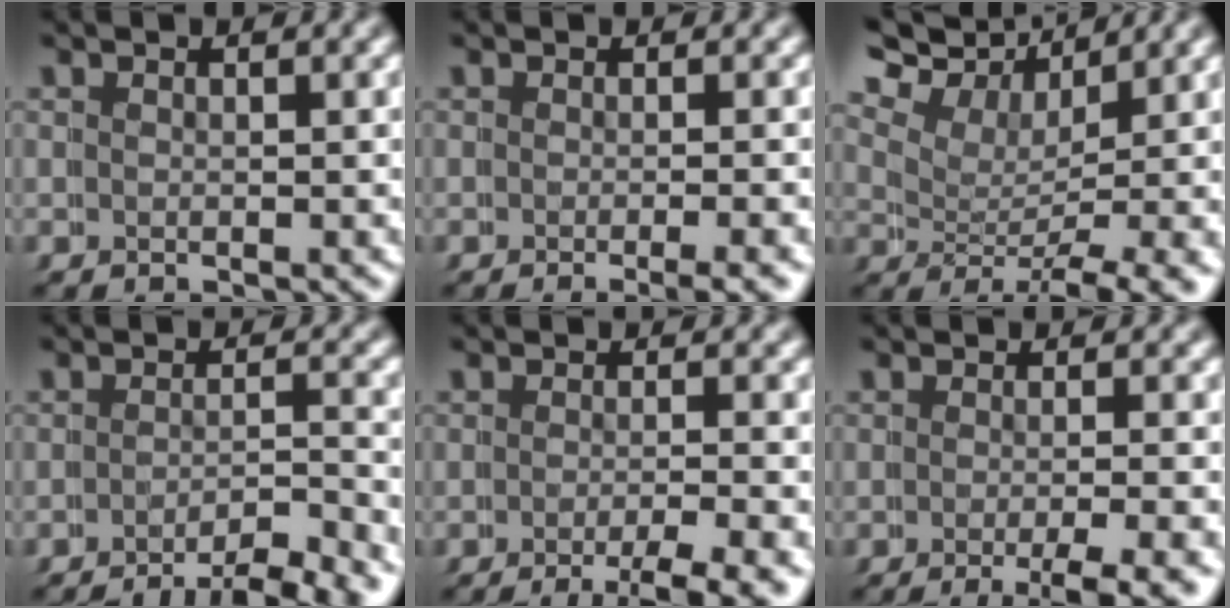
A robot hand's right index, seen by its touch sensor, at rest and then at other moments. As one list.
[{"total": 1.7, "force": [-1.1, 0.0, 1.3], "torque": [-0.007, 0.008, -0.023]}, {"total": 7.9, "force": [4.5, 4.2, 5.0], "torque": [-0.089, 0.021, 0.052]}, {"total": 4.8, "force": [-4.0, 0.4, 2.6], "torque": [-0.036, -0.006, -0.069]}, {"total": 3.8, "force": [-2.5, 0.4, 2.9], "torque": [-0.034, 0.001, -0.045]}, {"total": 3.9, "force": [-2.4, 0.5, 3.1], "torque": [-0.031, 0.003, -0.042]}]